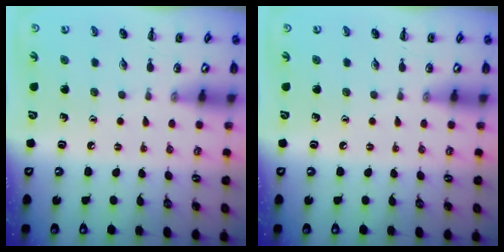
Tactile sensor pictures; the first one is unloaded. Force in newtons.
{"total": 0.0}